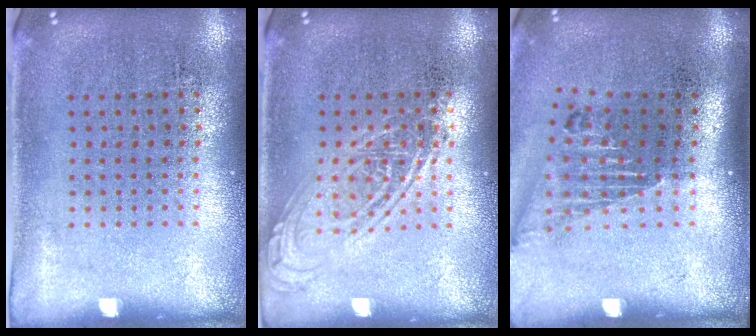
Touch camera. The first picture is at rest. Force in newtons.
{"total": 2.4, "press": 2.3, "slide": 0.3}
{"total": 1.6, "press": 1.2, "slide": 1.0}